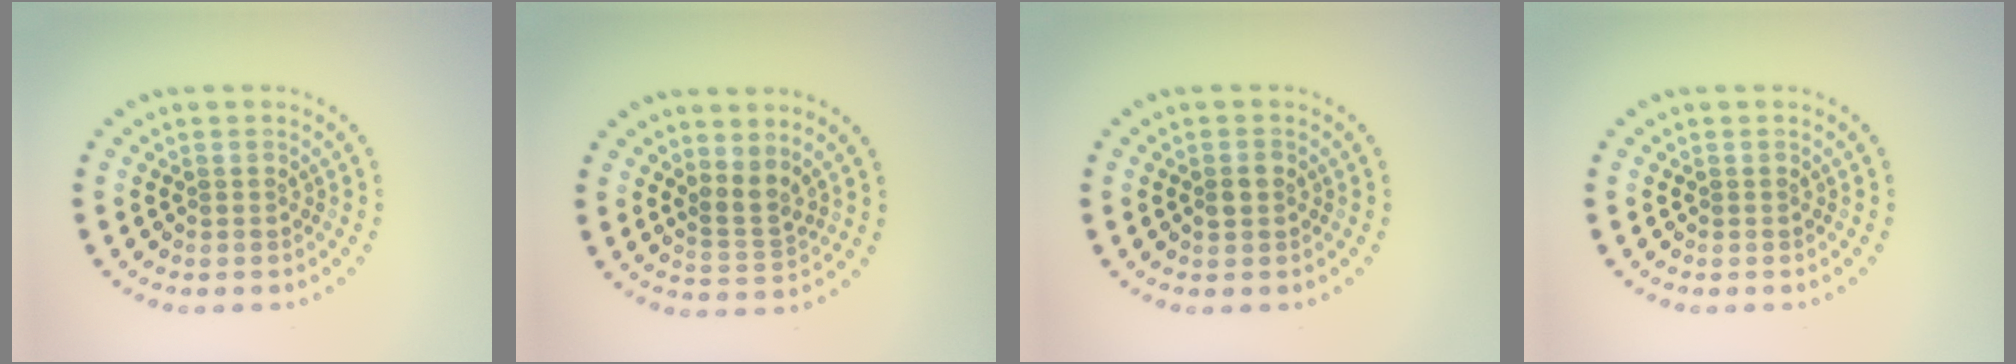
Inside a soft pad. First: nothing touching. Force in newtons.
{"total": 2.1, "press": 1.3, "slide": 1.6}
{"total": 0.9, "press": 0.9, "slide": 0.1}
{"total": 0.0}